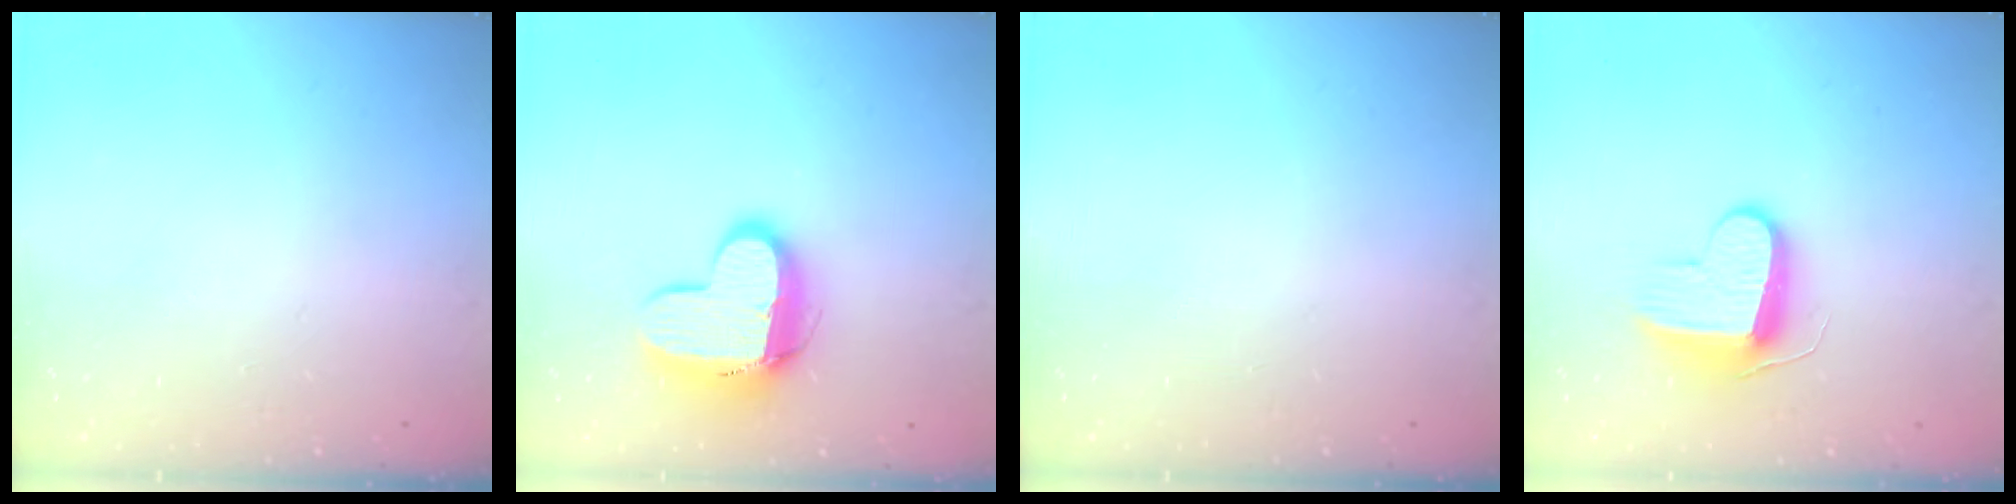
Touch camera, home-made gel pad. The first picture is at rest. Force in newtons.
{"total": 12.0, "press": 11.9, "slide": 1.1}
{"total": 0.0}
{"total": 9.3, "press": 9.3, "slide": 0.4}